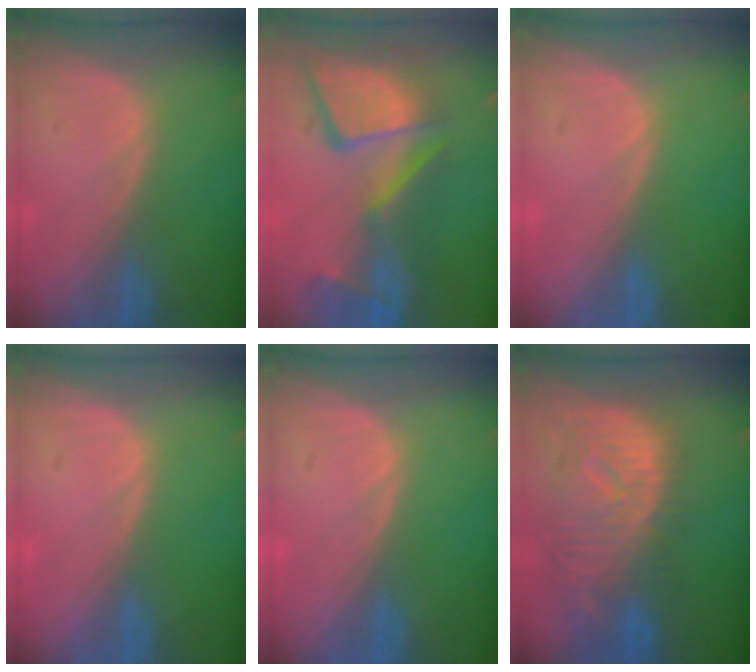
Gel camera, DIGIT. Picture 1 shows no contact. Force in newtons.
{"total": 13.7, "press": 11.3, "slide": 7.8}
{"total": 0.0}
{"total": 0.0}
{"total": 0.0}
{"total": 12.2, "press": 10.5, "slide": 6.2}